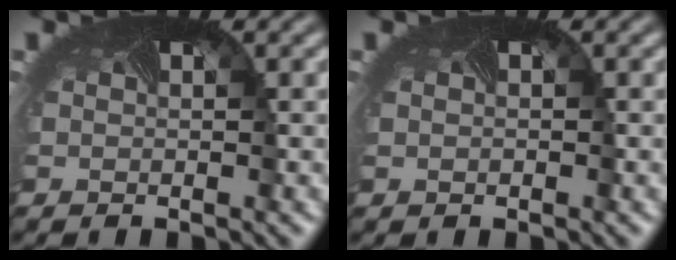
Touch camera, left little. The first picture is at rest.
{"total": 0.0}